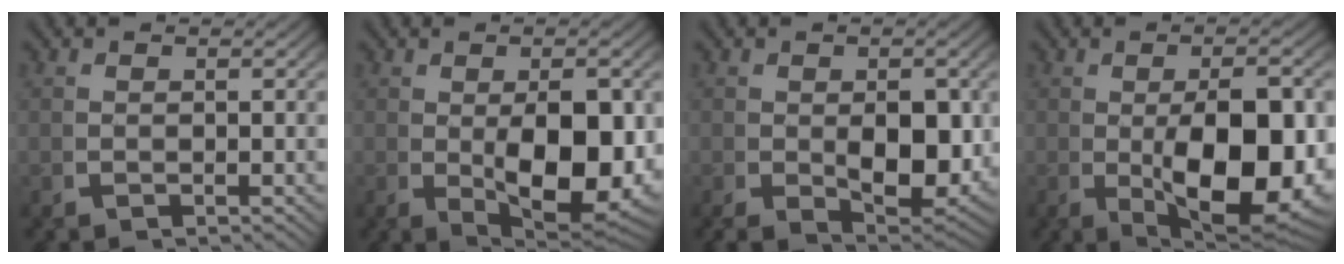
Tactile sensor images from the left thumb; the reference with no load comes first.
{"total": 10.8, "force": [-1.6, 6.0, 8.9], "torque": [-0.153, -0.051, 0.005]}
{"total": 6.9, "force": [-0.9, 4.0, 5.5], "torque": [-0.095, -0.042, 0.005]}
{"total": 13.4, "force": [-2.4, 7.3, 11.0], "torque": [-0.193, -0.056, -0.004]}